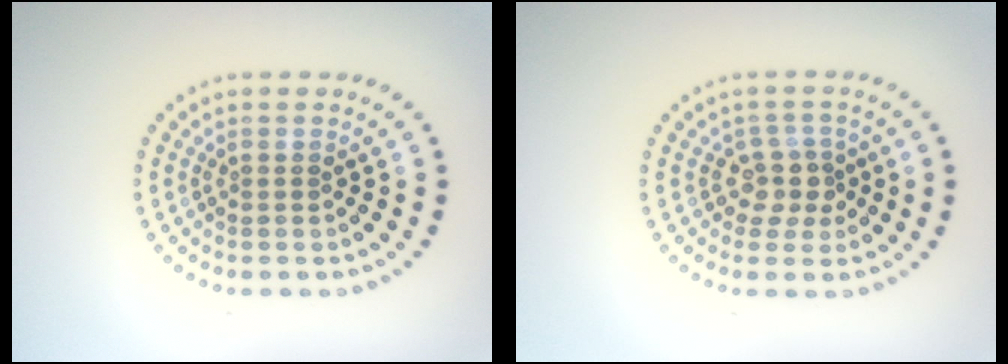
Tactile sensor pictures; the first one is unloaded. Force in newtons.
{"total": 2.3, "press": 2.0, "slide": 1.2}